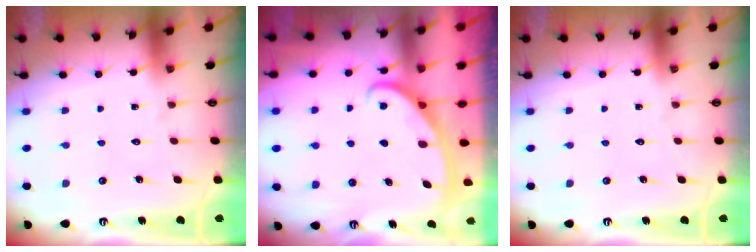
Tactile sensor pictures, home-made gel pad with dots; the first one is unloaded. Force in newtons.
{"total": 3.0, "press": 2.9, "slide": 0.4}
{"total": 0.0}